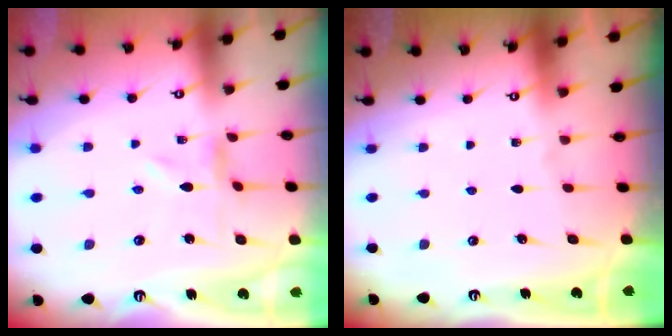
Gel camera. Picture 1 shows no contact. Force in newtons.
{"total": 0.0}